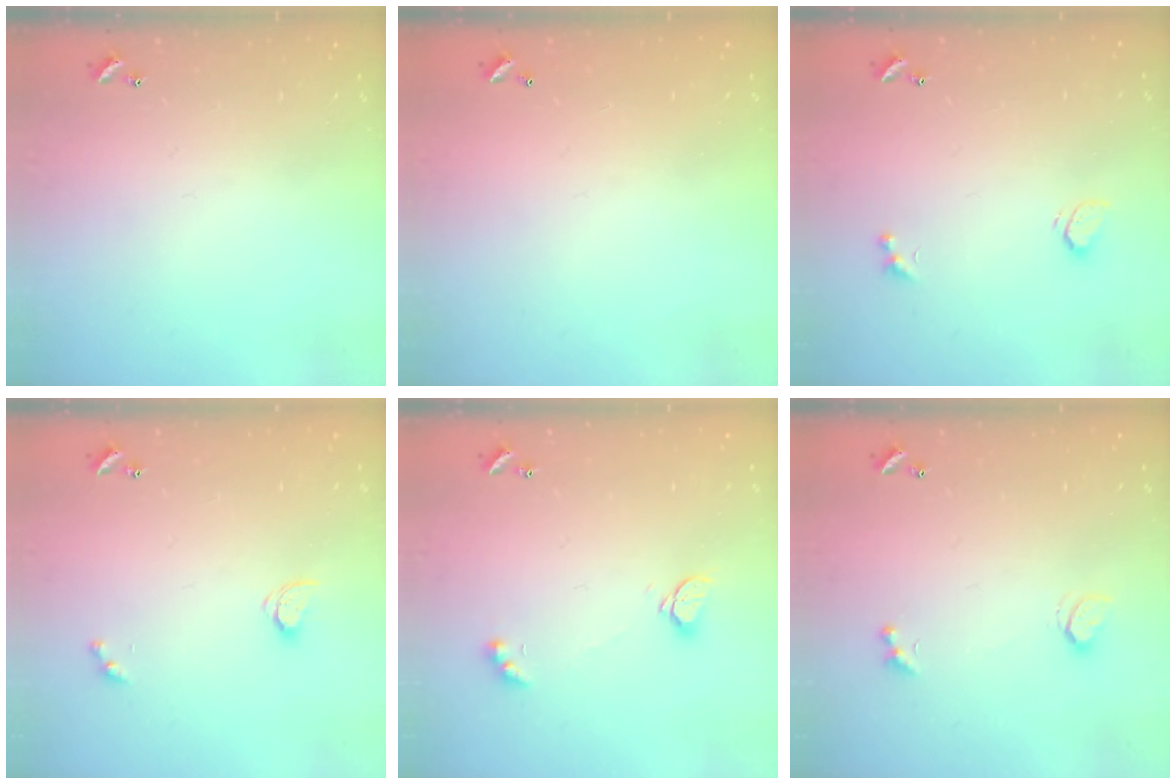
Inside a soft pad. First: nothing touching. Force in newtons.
{"total": 2.8, "press": 2.8, "slide": 0.1}
{"total": 2.1, "press": 1.8, "slide": 1.2}
{"total": 2.8, "press": 2.8, "slide": 0.3}
{"total": 2.2, "press": 2.2, "slide": 0.2}
{"total": 1.8, "press": 1.8, "slide": 0.5}